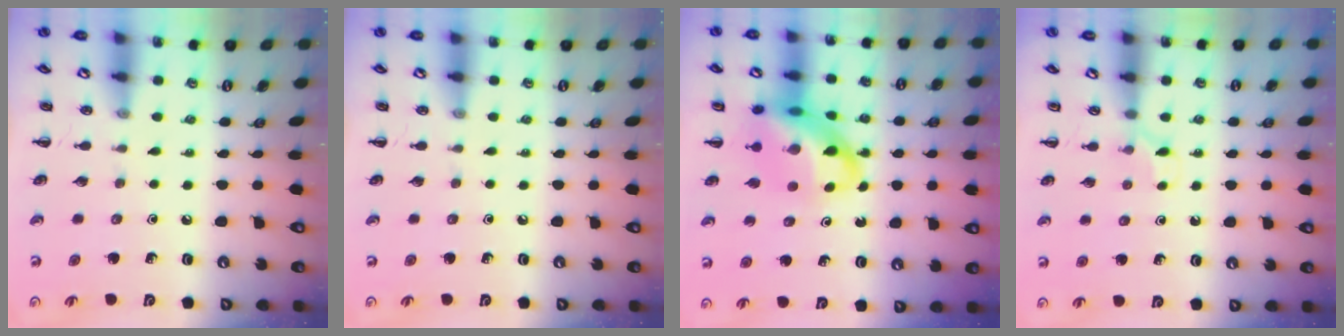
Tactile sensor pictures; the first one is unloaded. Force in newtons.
{"total": 0.0}
{"total": 15.9, "press": 15.4, "slide": 3.9}
{"total": 4.2, "press": 4.0, "slide": 1.3}